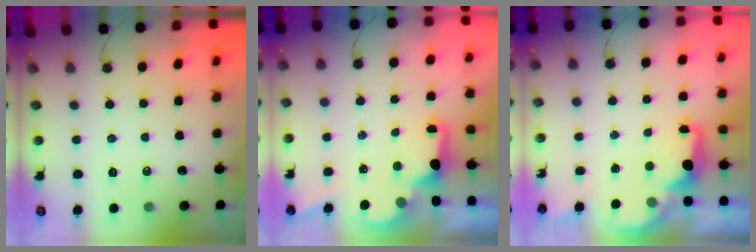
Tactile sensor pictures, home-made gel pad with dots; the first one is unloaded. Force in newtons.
{"total": 2.2, "press": 2.0, "slide": 0.8}
{"total": 2.3, "press": 2.2, "slide": 0.8}